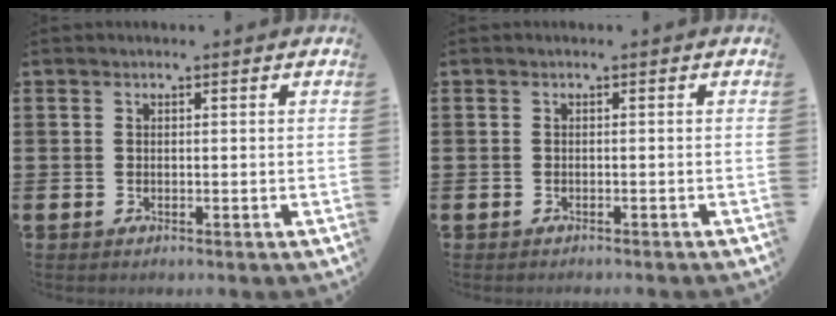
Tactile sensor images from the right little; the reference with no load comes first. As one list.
[{"total": 0.0}]